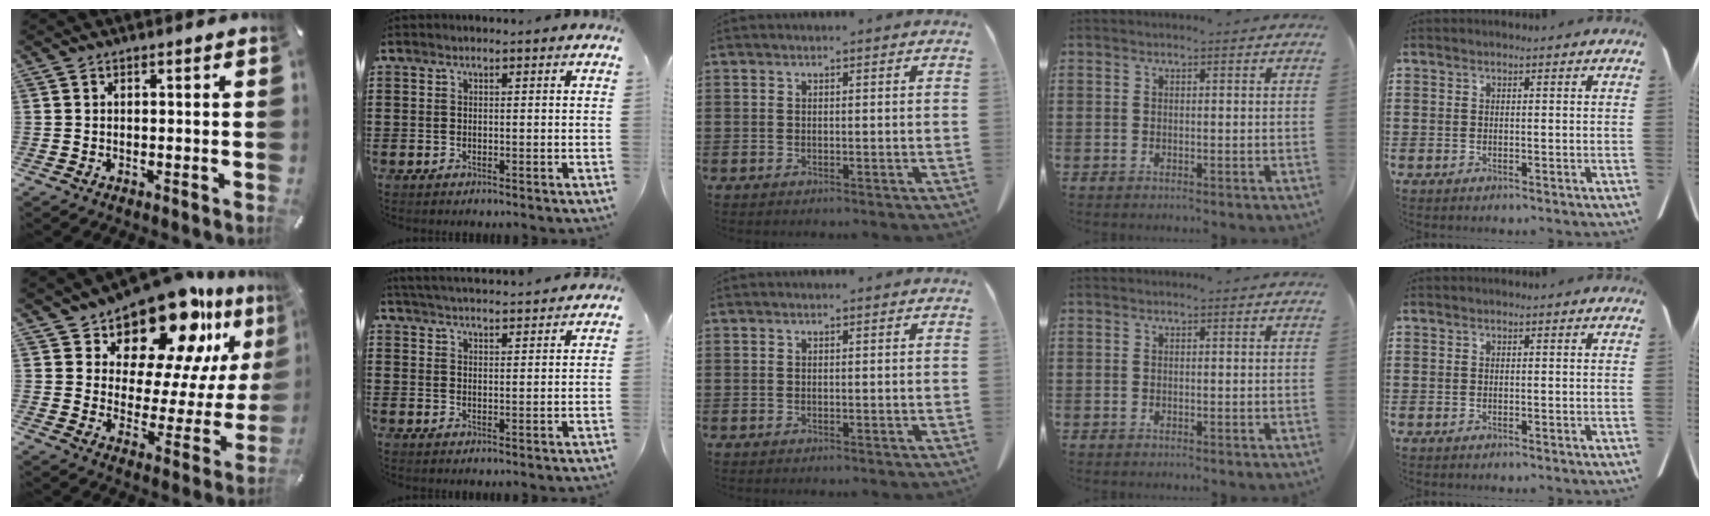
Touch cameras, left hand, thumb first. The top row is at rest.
{"thumb": {"total": 18.9, "force": [15.6, 8.0, 7.2], "torque": [-0.113, -0.141, 0.265]}, "index": {"total": 3.7, "force": [3.6, -0.4, 0.4], "torque": [-0.019, -0.019, 0.064]}}